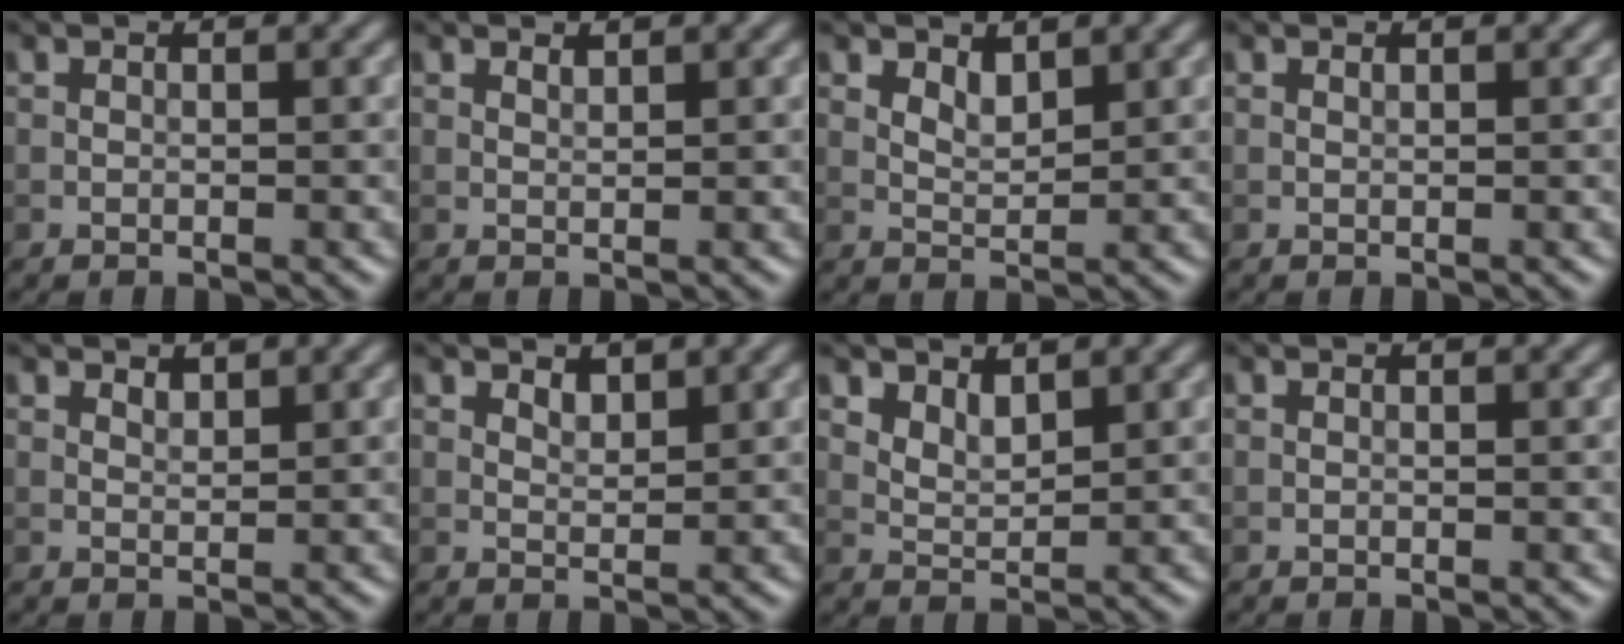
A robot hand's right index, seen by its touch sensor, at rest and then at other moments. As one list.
[{"total": 0.6, "force": [0.5, 0.1, 0.2], "torque": [-0.006, -0.003, 0.012]}, {"total": 2.0, "force": [1.2, 1.0, 1.2], "torque": [-0.023, -0.005, 0.026]}, {"total": 0.0}, {"total": 1.0, "force": [0.9, 0.4, 0.4], "torque": [-0.010, -0.001, 0.017]}, {"total": 1.3, "force": [1.1, 0.6, 0.6], "torque": [-0.012, -0.003, 0.021]}, {"total": 2.4, "force": [1.5, 1.2, 1.4], "torque": [-0.027, -0.006, 0.033]}, {"total": 0.0}]